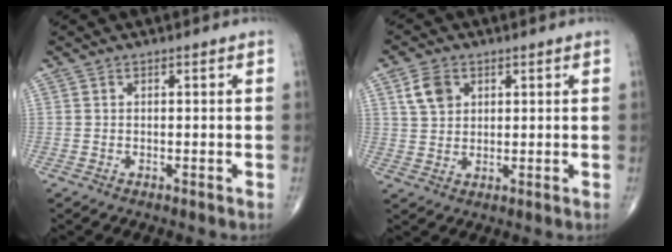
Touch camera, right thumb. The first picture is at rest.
{"total": 5.3, "force": [2.2, 3.8, 2.9], "torque": [-0.041, -0.004, 0.043]}